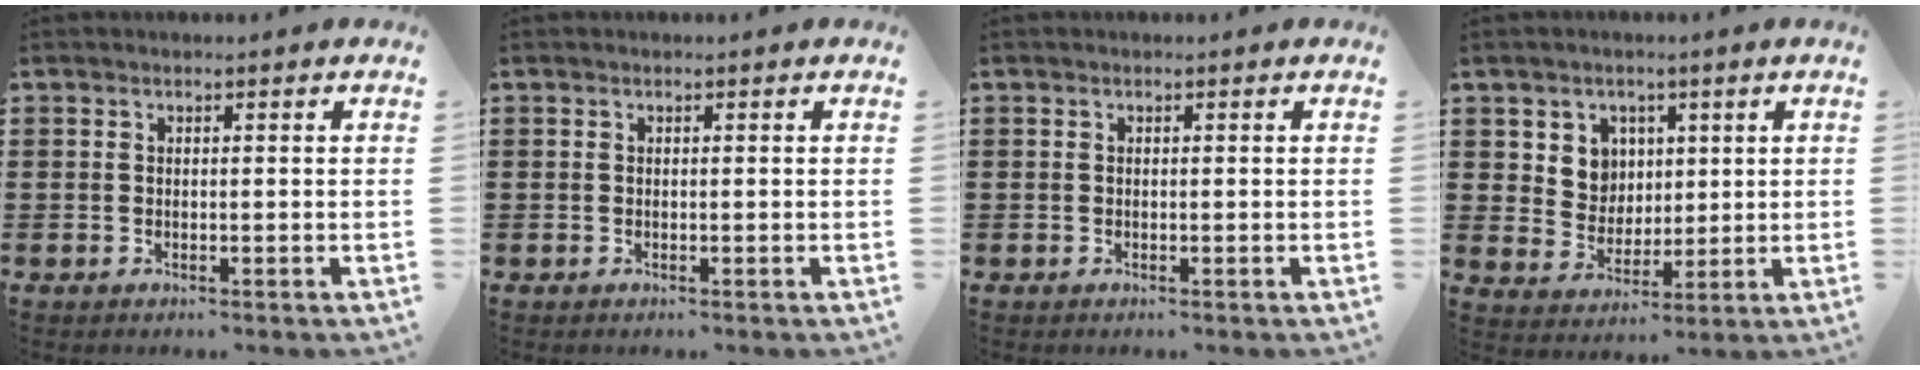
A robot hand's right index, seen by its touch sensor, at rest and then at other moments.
{"total": 0.0}
{"total": 0.0}
{"total": 5.6, "force": [2.2, 5.0, 1.1], "torque": [-0.042, 0.008, 0.039]}